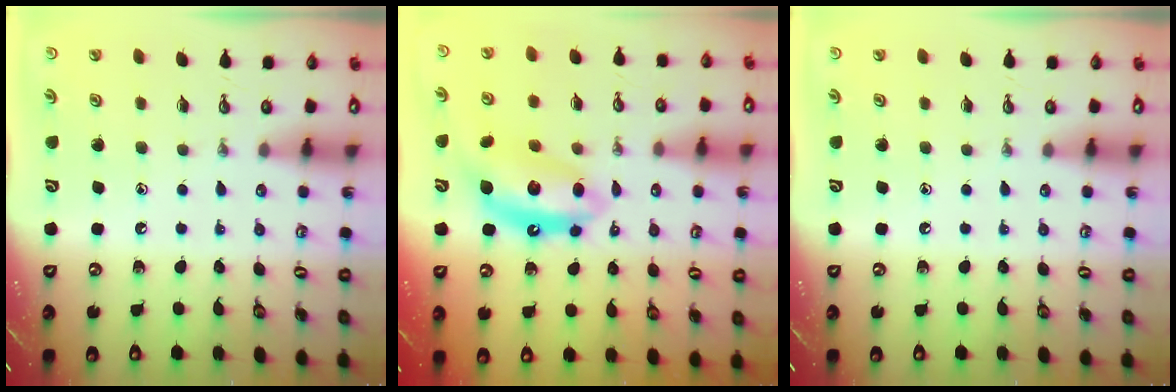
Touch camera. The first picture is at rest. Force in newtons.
{"total": 12.5, "press": 12.4, "slide": 1.0}
{"total": 0.0}